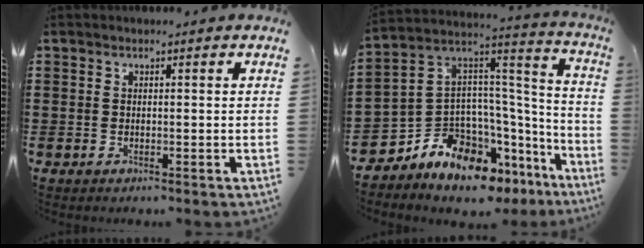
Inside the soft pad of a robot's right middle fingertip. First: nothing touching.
{"total": 9.8, "force": [-8.8, 3.7, 2.1], "torque": [-0.066, -0.010, -0.176]}